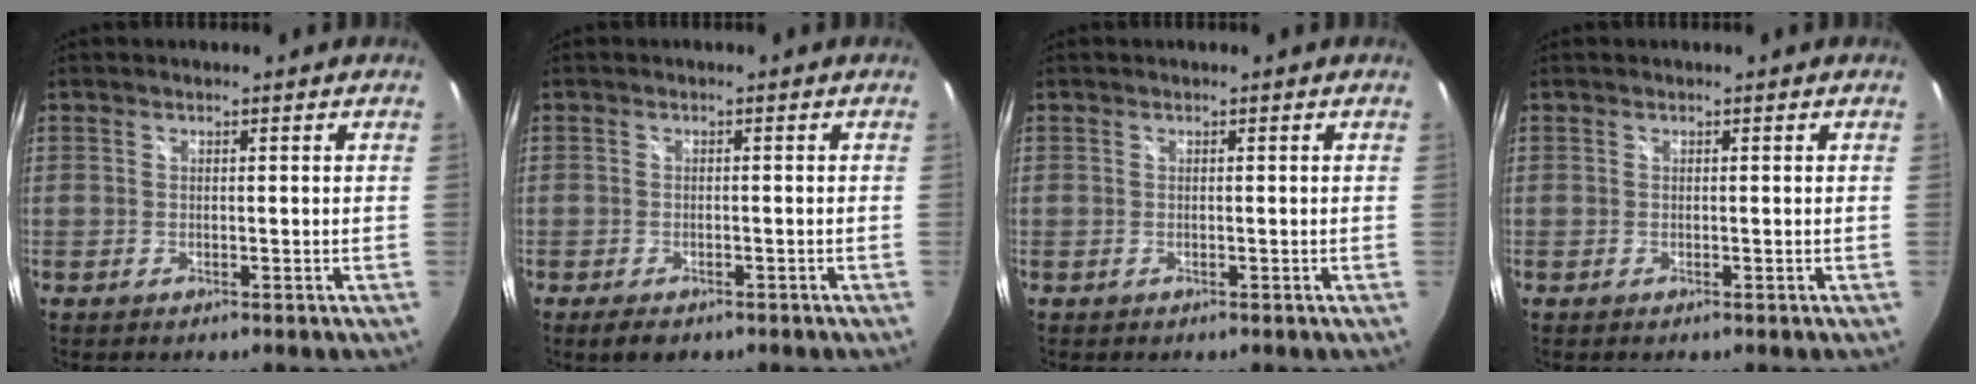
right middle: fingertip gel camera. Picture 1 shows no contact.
{"total": 3.4, "force": [-2.3, 1.8, 1.8], "torque": [-0.039, -0.011, -0.034]}
{"total": 0.0}
{"total": 0.0}